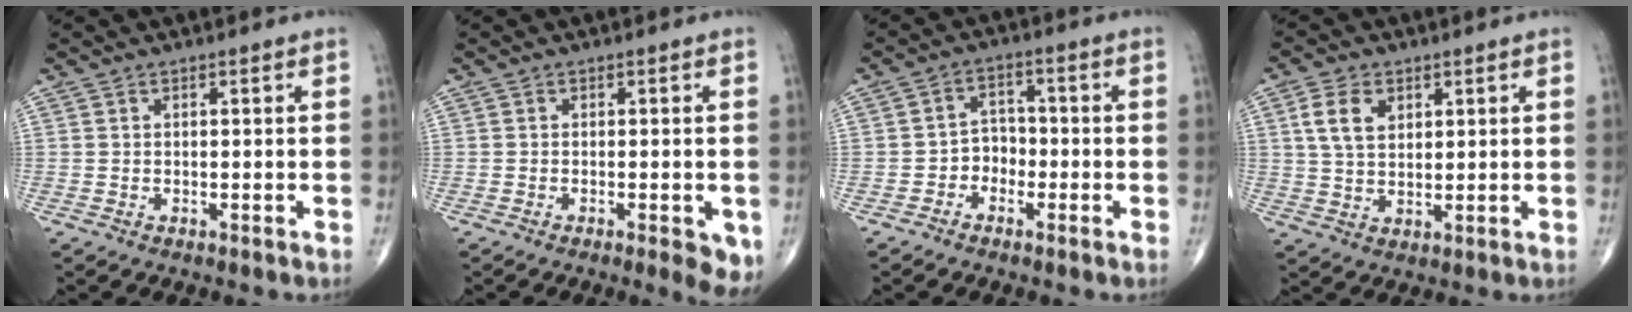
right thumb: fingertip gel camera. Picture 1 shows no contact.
{"total": 5.6, "force": [-2.1, 1.6, 5.0], "torque": [-0.058, -0.011, -0.026]}
{"total": 4.2, "force": [-1.8, 3.4, 1.5], "torque": [0.003, 0.023, -0.042]}
{"total": 6.6, "force": [2.5, 4.2, 4.4], "torque": [-0.076, -0.008, 0.049]}